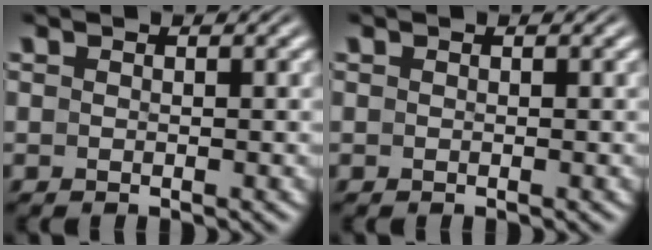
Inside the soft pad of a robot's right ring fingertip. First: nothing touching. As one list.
[{"total": 0.0}]